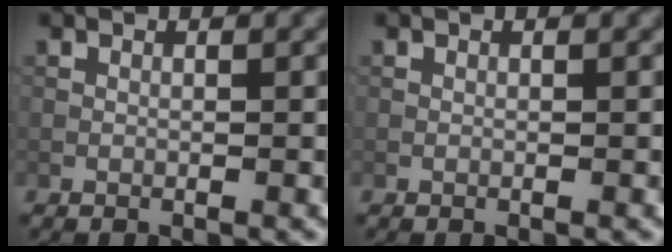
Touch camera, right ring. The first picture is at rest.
{"total": 0.0}